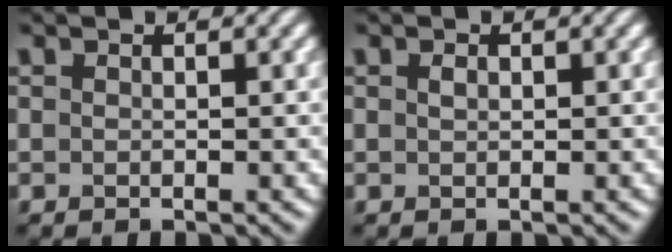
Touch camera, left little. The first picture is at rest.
{"total": 0.6, "force": [0.2, 0.4, 0.4], "torque": [-0.011, 0.002, 0.004]}